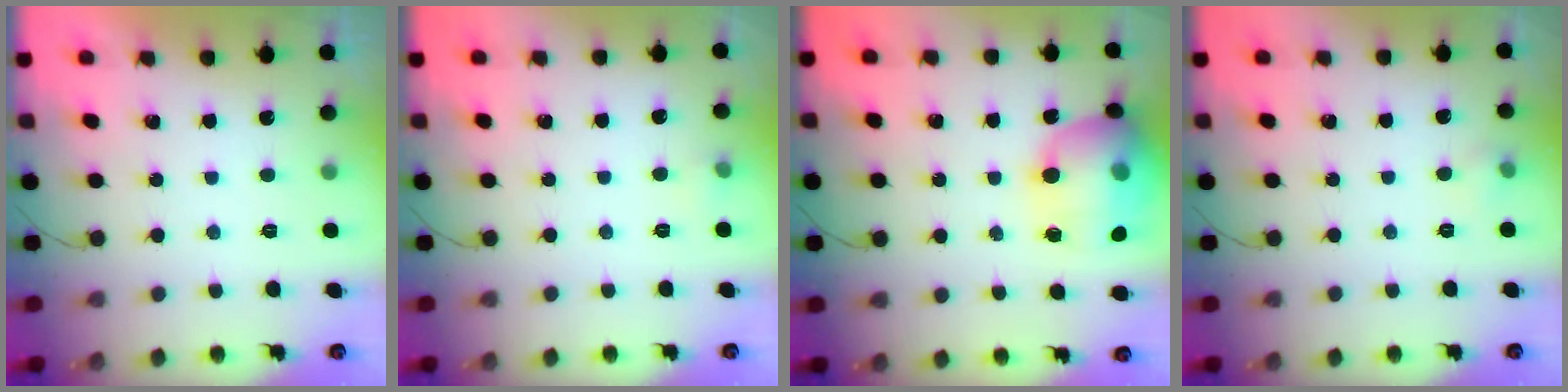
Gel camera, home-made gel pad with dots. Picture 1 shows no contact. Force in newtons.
{"total": 3.6, "press": 3.4, "slide": 1.3}
{"total": 19.5, "press": 19.4, "slide": 2.4}
{"total": 3.9, "press": 3.5, "slide": 1.6}